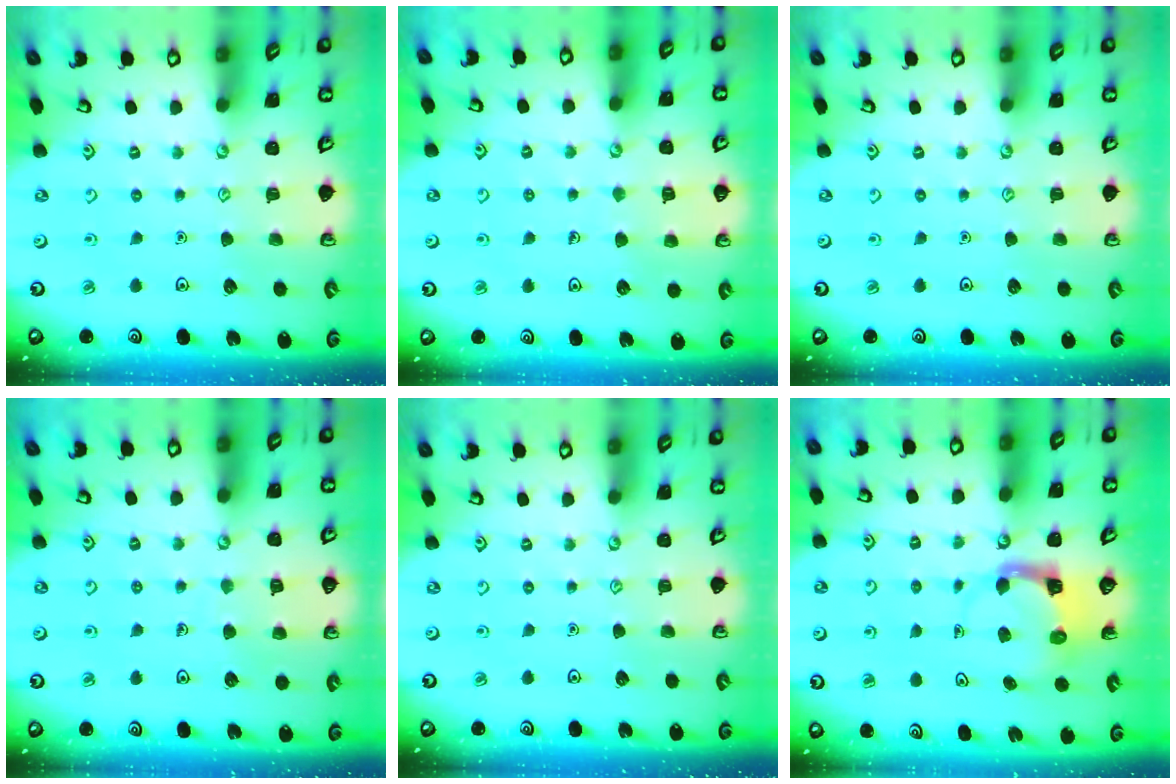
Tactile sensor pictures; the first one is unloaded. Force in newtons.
{"total": 4.0, "press": 4.0, "slide": 0.3}
{"total": 0.0}
{"total": 5.7, "press": 5.7, "slide": 0.5}
{"total": 0.0}
{"total": 3.9, "press": 3.9, "slide": 0.4}